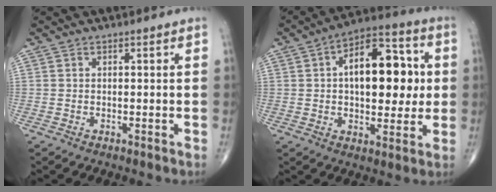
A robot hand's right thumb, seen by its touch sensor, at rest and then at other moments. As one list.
[{"total": 17.6, "force": [2.3, 9.3, 14.7], "torque": [-0.175, 0.014, 0.028]}]